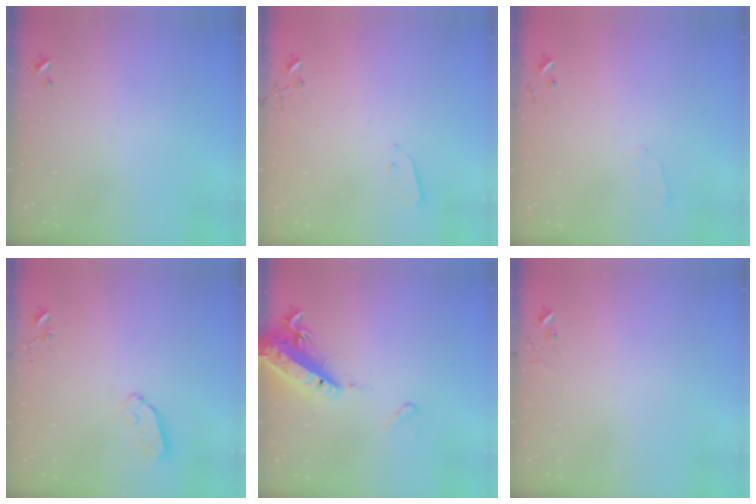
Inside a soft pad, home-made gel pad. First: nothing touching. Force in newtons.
{"total": 2.9, "press": 2.9, "slide": 0.4}
{"total": 5.1, "press": 5.0, "slide": 0.6}
{"total": 7.3, "press": 7.3, "slide": 0.4}
{"total": 16.9, "press": 16.5, "slide": 3.9}
{"total": 5.8, "press": 5.8, "slide": 0.5}